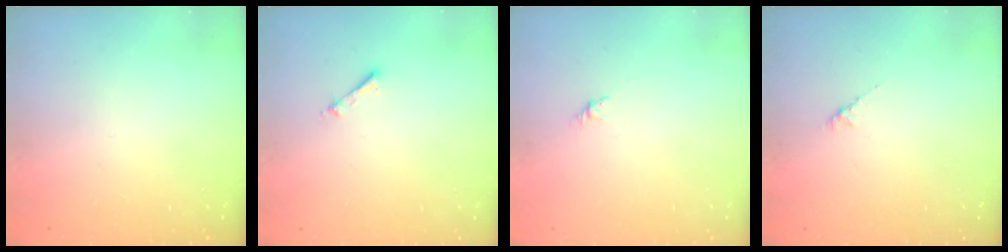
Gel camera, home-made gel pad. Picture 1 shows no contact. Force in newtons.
{"total": 2.7, "press": 2.7, "slide": 0.4}
{"total": 3.0, "press": 2.9, "slide": 0.7}
{"total": 1.5, "press": 1.4, "slide": 0.5}